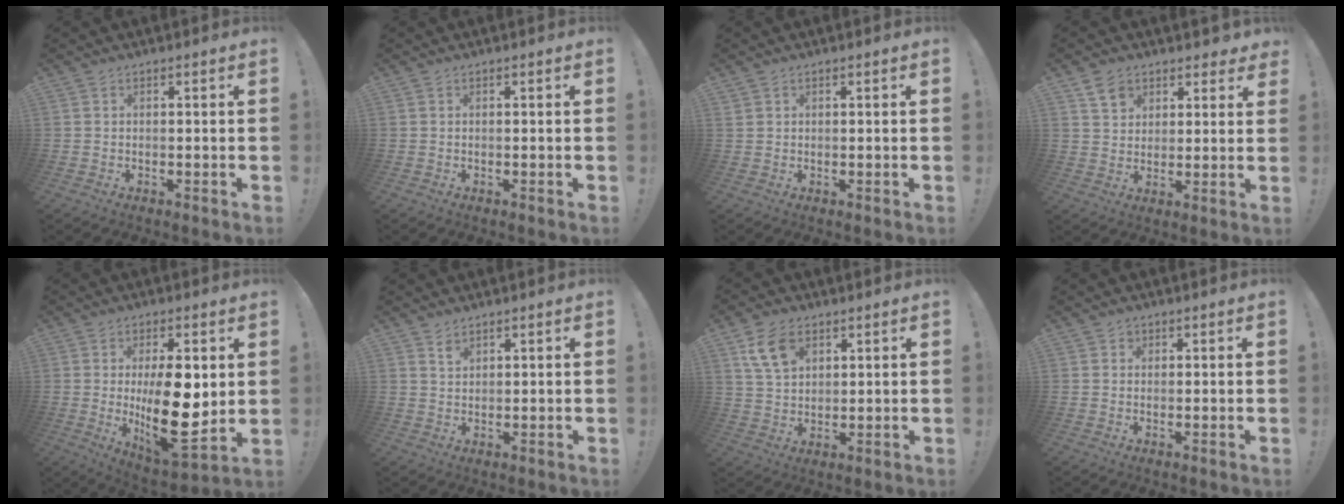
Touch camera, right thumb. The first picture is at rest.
{"total": 0.0}
{"total": 0.9, "force": [0.6, 0.7, 0.1], "torque": [0.003, -0.001, 0.010]}
{"total": 7.4, "force": [4.7, 5.3, 2.2], "torque": [-0.024, -0.029, 0.088]}
{"total": 19.0, "force": [1.3, 8.5, 17.0], "torque": [-0.265, -0.026, 0.029]}
{"total": 2.2, "force": [1.8, 1.0, 0.7], "torque": [0.007, -0.018, 0.029]}
{"total": 9.2, "force": [4.8, 5.9, 5.2], "torque": [-0.096, -0.006, 0.097]}
{"total": 1.4, "force": [0.6, 1.3, 0.2], "torque": [-0.004, 0.003, 0.010]}